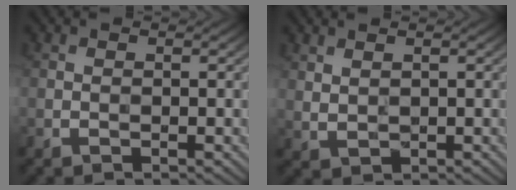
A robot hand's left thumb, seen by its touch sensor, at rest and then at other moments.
{"total": 1.4, "force": [1.3, 0.5, 0.2], "torque": [-0.009, 0.000, 0.033]}